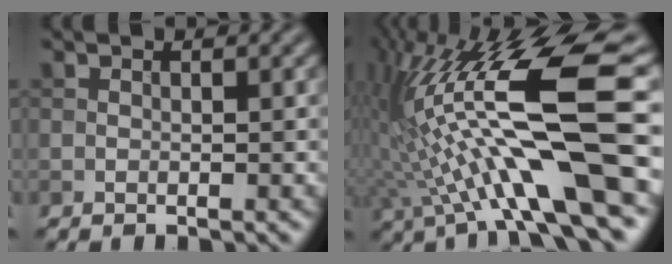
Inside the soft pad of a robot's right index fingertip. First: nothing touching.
{"total": 14.0, "force": [0.2, 3.2, 13.7], "torque": [-0.256, 0.011, 0.009]}